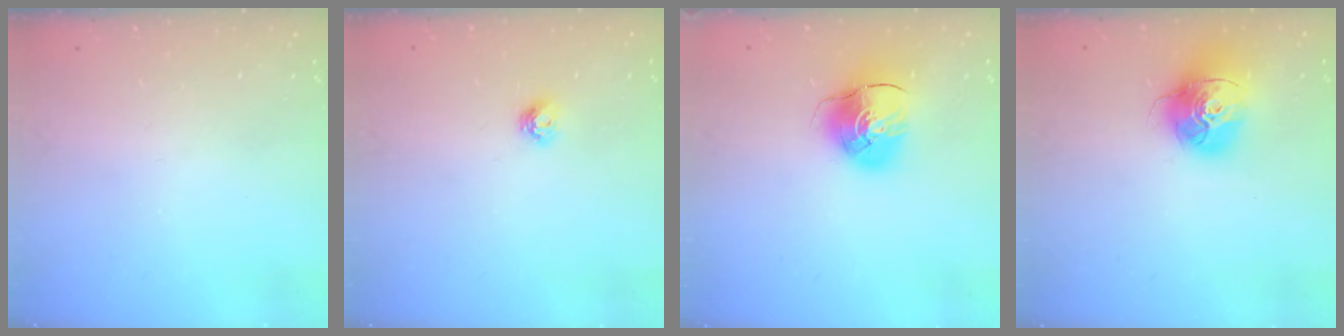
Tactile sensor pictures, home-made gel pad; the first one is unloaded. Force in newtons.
{"total": 5.6, "press": 5.5, "slide": 0.7}
{"total": 8.9, "press": 8.9, "slide": 1.2}
{"total": 17.2, "press": 17.1, "slide": 2.0}